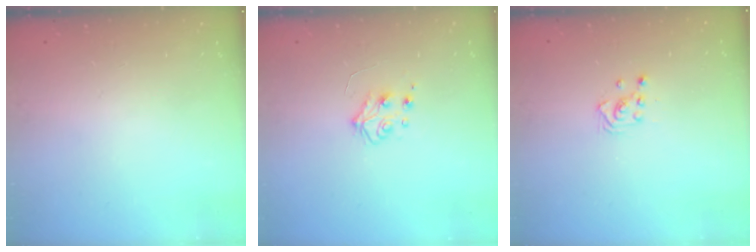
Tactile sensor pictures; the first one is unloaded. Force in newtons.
{"total": 5.5, "press": 5.5, "slide": 0.6}
{"total": 2.9, "press": 2.8, "slide": 0.3}